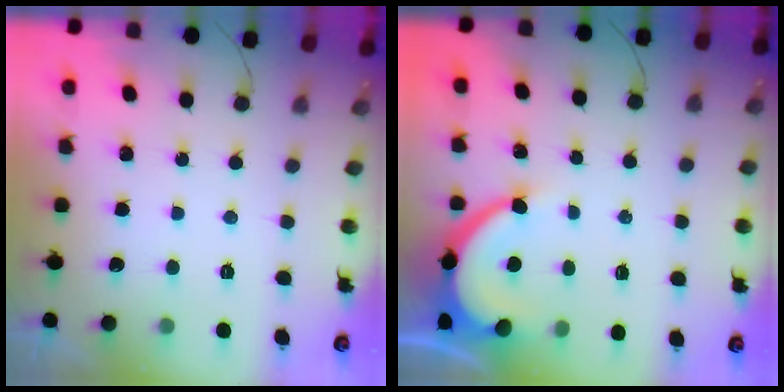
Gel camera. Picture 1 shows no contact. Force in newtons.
{"total": 7.5, "press": 7.4, "slide": 0.9}